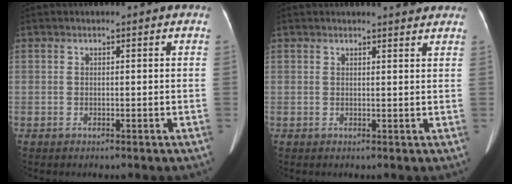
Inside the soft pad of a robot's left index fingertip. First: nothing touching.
{"total": 3.8, "force": [3.6, 0.5, 1.1], "torque": [-0.016, 0.003, 0.034]}